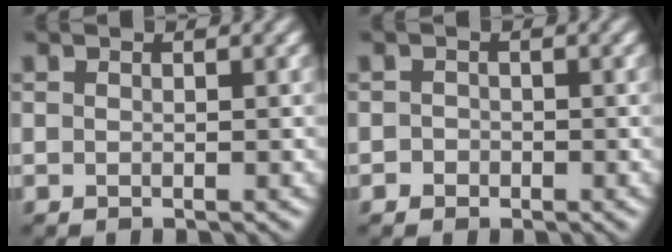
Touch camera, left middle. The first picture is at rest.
{"total": 0.9, "force": [-0.7, 0.5, -0.2], "torque": [0.019, 0.003, -0.016]}